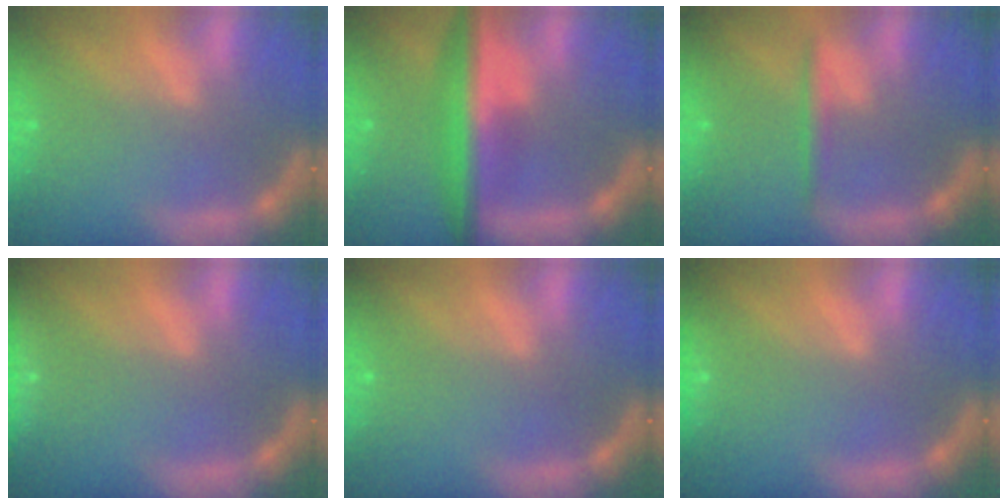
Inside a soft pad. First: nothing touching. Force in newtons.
{"total": 8.0}
{"total": 1.9}
{"total": 2.9}
{"total": 0.0}
{"total": 0.9}